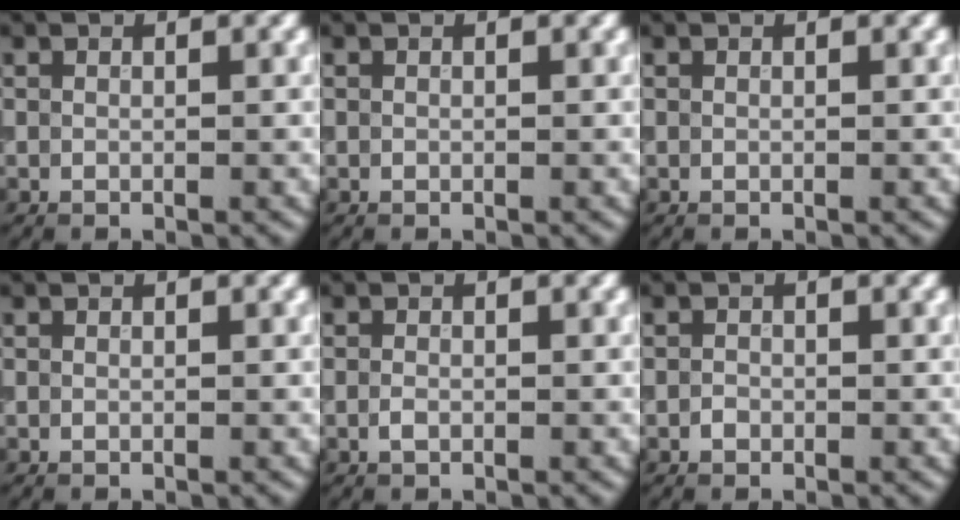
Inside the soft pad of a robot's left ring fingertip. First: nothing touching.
{"total": 0.0}
{"total": 0.0}
{"total": 0.0}
{"total": 0.8, "force": [-0.2, 0.5, 0.6], "torque": [-0.013, 0.000, -0.006]}
{"total": 0.6, "force": [-0.3, 0.5, 0.3], "torque": [-0.003, 0.000, -0.007]}